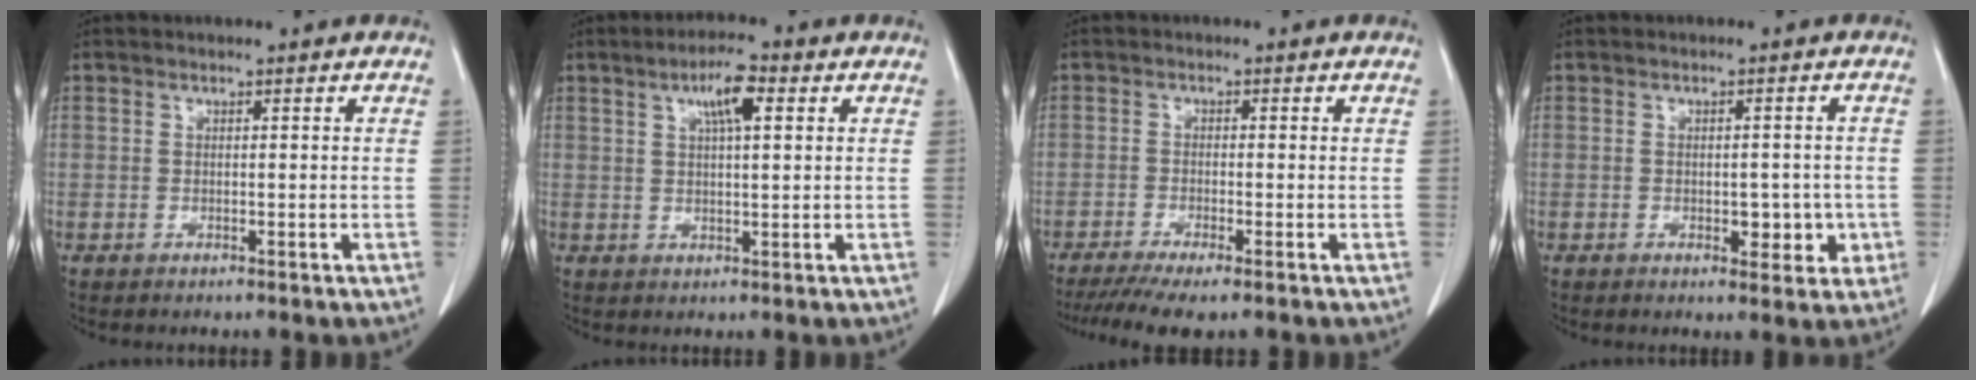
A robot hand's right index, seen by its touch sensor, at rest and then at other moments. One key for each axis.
{"total": 5.6, "fx": 2.5, "fy": 1.1, "fz": 4.9, "tx": -0.088, "ty": 0.008, "tz": 0.041}
{"total": 6.3, "fx": -4.7, "fy": 0.6, "fz": 4.3, "tx": -0.068, "ty": -0.014, "tz": -0.077}
{"total": 4.4, "fx": -0.9, "fy": 2.5, "fz": 3.5, "tx": -0.032, "ty": 0.003, "tz": -0.006}